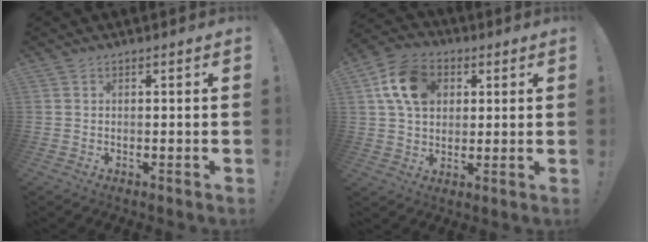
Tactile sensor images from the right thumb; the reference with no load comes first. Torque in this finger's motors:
{"motor_torque": [-0.12, 1.36, 0.92, -0.01, 0.09]}